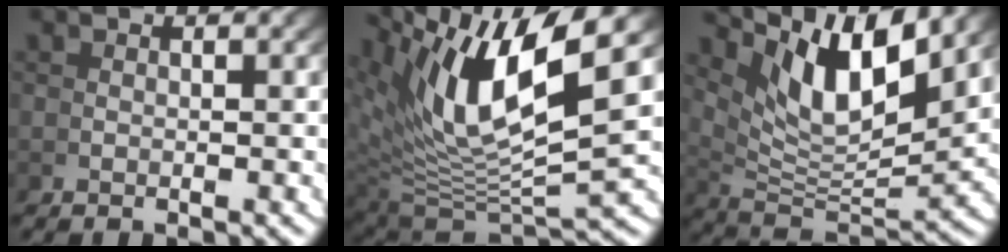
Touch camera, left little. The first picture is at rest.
{"total": 12.5, "force": [3.6, 6.0, 10.3], "torque": [-0.202, -0.011, 0.076]}
{"total": 11.1, "force": [5.2, 4.8, 8.5], "torque": [-0.146, 0.002, 0.093]}